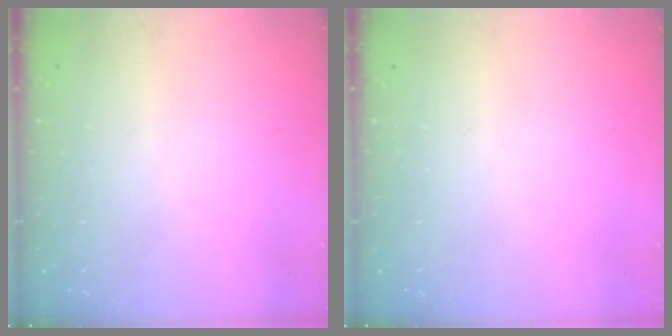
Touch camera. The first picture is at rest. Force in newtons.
{"total": 0.0}